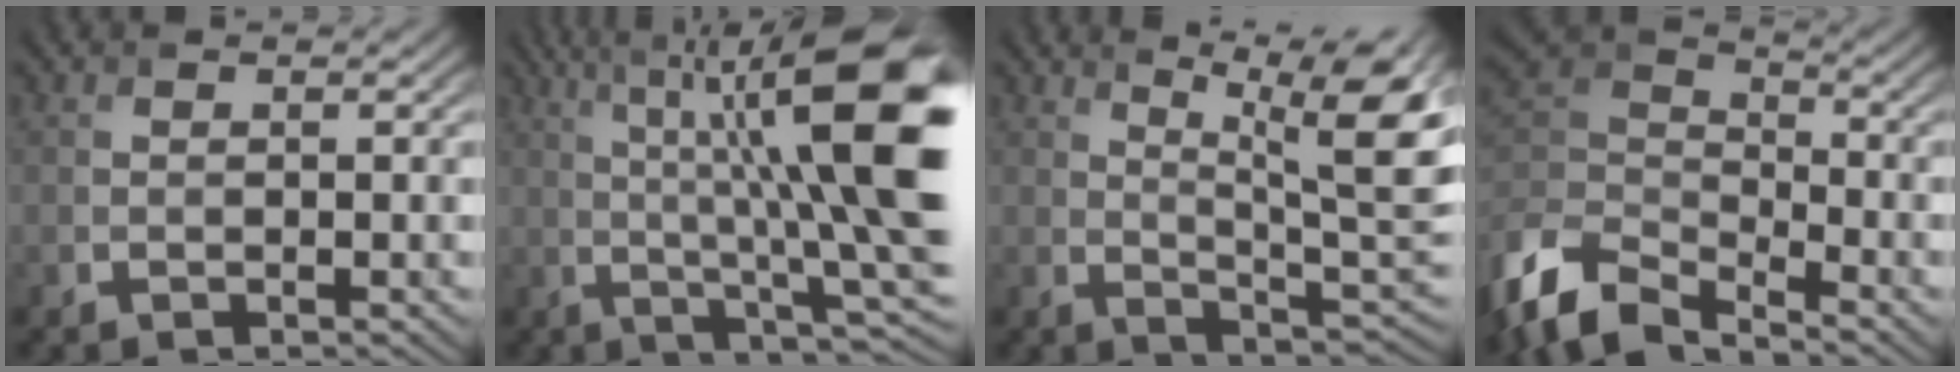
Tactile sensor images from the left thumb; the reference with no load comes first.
{"total": 18.0, "force": [4.5, 4.2, 16.9], "torque": [-0.254, 0.027, 0.080]}
{"total": 13.3, "force": [6.5, 3.2, 11.2], "torque": [-0.158, 0.009, 0.102]}
{"total": 8.9, "force": [-5.9, 4.4, 5.1], "torque": [-0.120, -0.002, -0.131]}